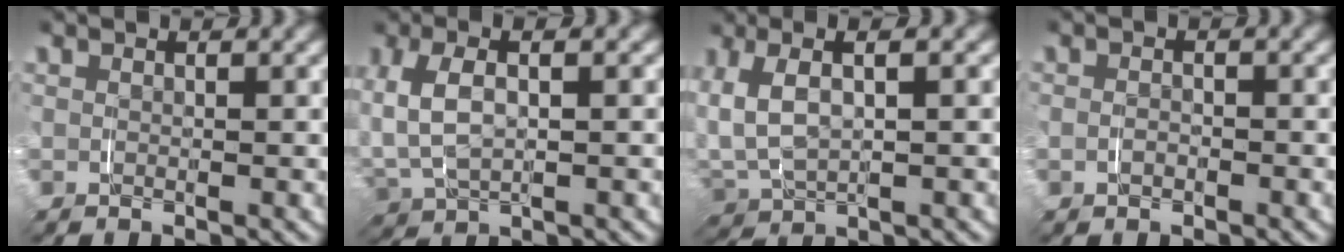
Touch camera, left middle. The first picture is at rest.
{"total": 1.2, "force": [0.6, 0.6, 0.8], "torque": [-0.025, -0.001, 0.012]}
{"total": 3.2, "force": [0.9, 2.2, 2.0], "torque": [-0.048, -0.004, 0.014]}
{"total": 1.1, "force": [-0.6, 0.8, -0.5], "torque": [-0.001, -0.006, -0.010]}